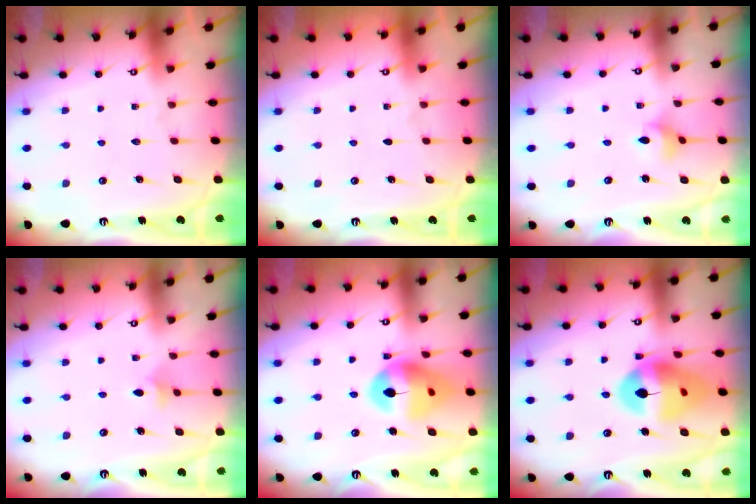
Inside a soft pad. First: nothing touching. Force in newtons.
{"total": 0.0}
{"total": 3.2, "press": 3.2, "slide": 0.1}
{"total": 4.9, "press": 4.7, "slide": 1.1}
{"total": 15.3, "press": 15.2, "slide": 1.6}
{"total": 16.8, "press": 16.7, "slide": 2.3}